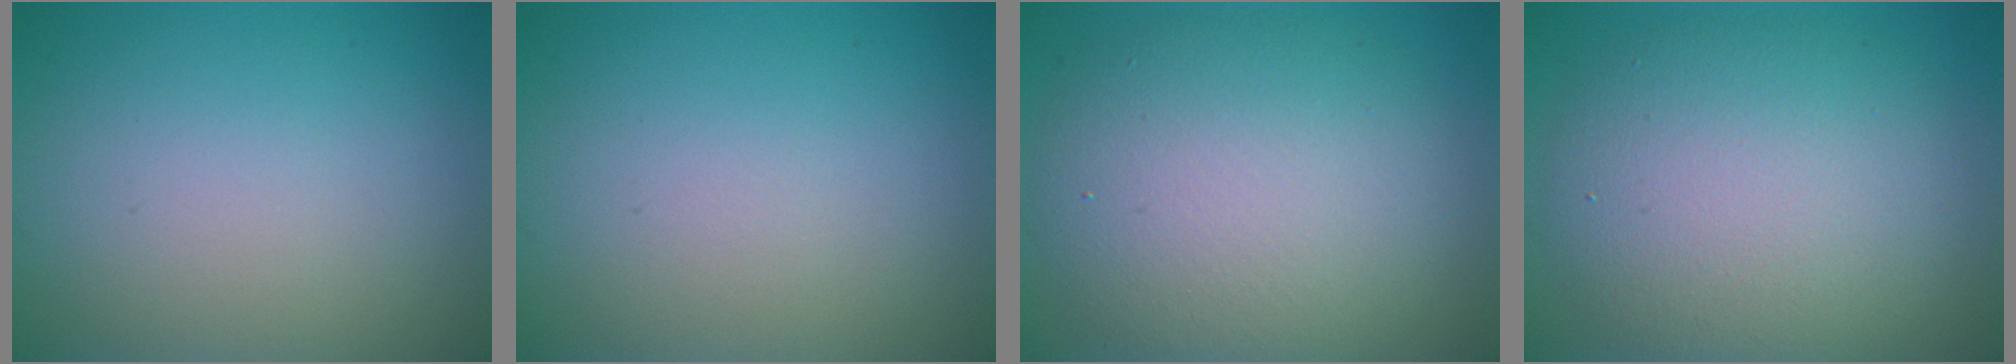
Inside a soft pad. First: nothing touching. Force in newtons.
{"total": 0.0}
{"total": 9.0, "press": 9.0, "slide": 0.9}
{"total": 8.5, "press": 8.4, "slide": 0.6}